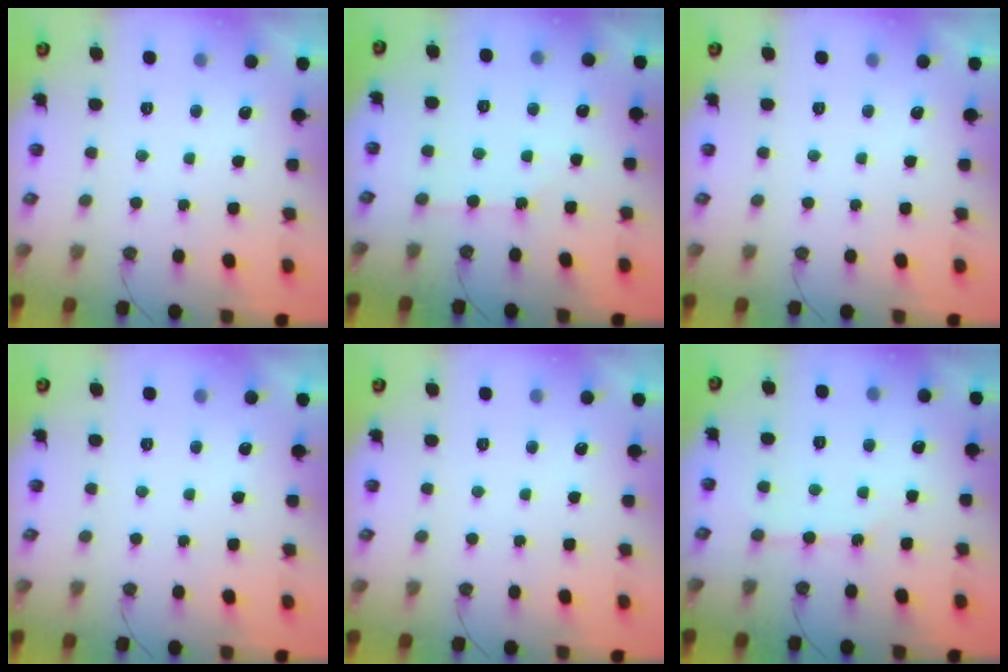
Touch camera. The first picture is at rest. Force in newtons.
{"total": 2.6, "press": 2.5, "slide": 0.5}
{"total": 0.0}
{"total": 0.0}
{"total": 0.0}
{"total": 2.1, "press": 2.0, "slide": 0.3}